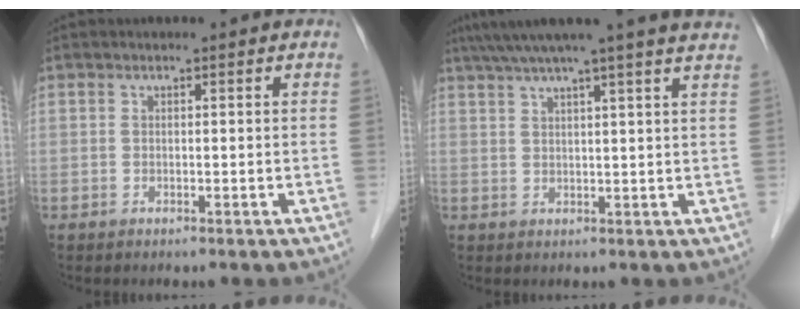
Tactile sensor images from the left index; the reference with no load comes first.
{"total": 13.4, "force": [11.4, -1.1, 6.9], "torque": [-0.116, 0.019, 0.140]}